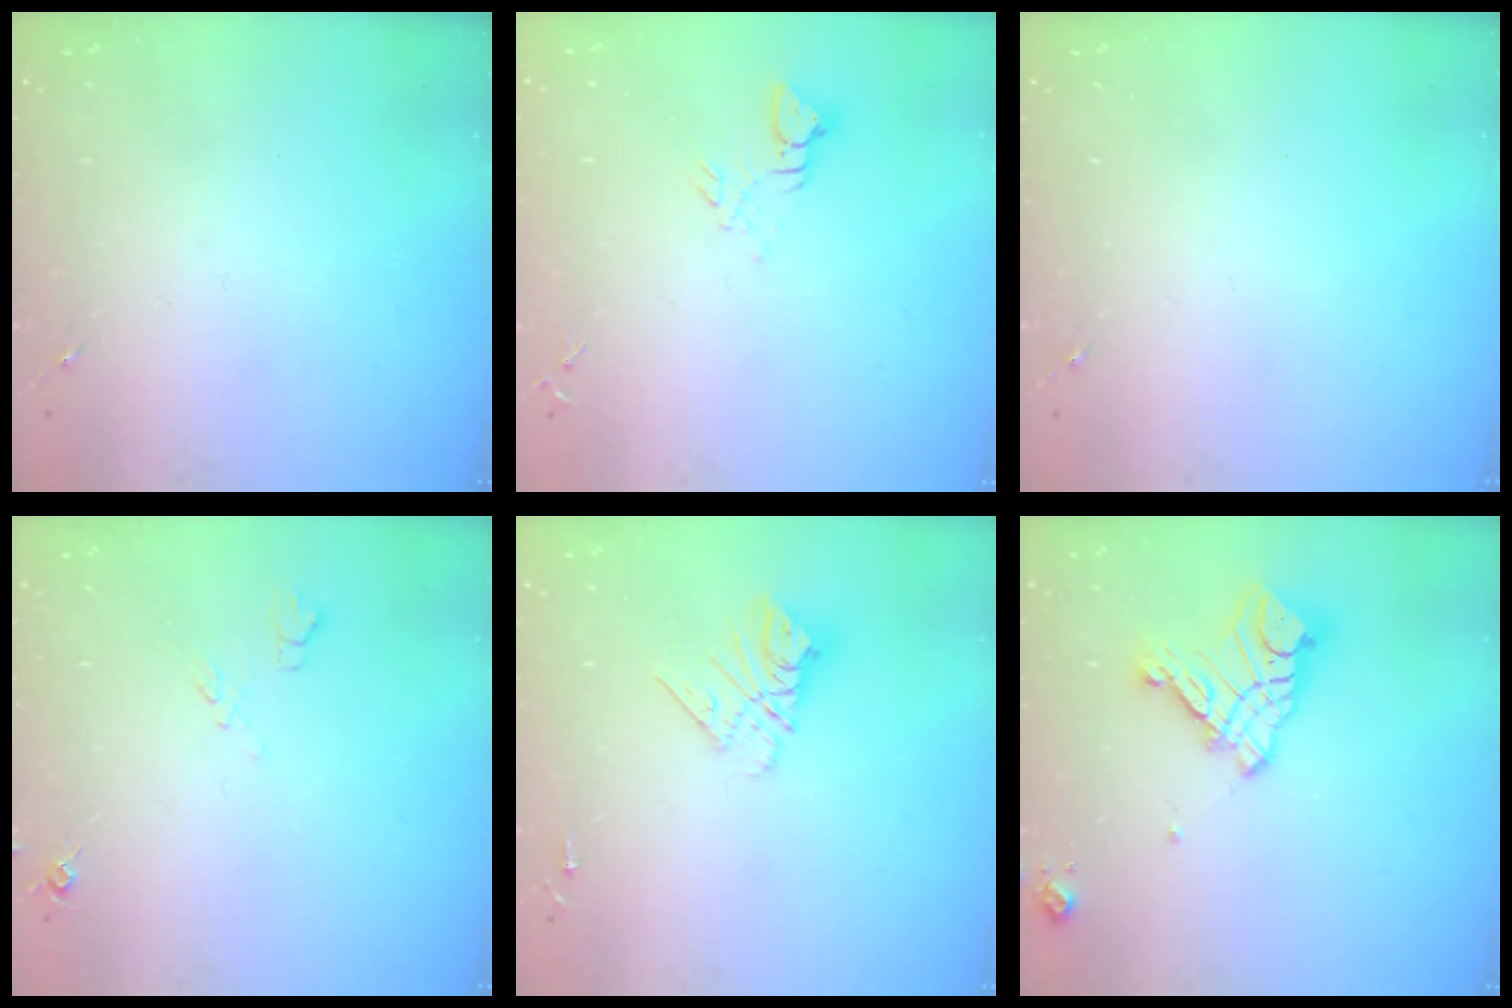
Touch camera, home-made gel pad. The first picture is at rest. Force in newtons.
{"total": 3.9, "press": 3.9, "slide": 0.3}
{"total": 0.0}
{"total": 6.2, "press": 6.2, "slide": 1.0}
{"total": 9.8, "press": 9.7, "slide": 0.8}
{"total": 14.4, "press": 14.3, "slide": 1.5}